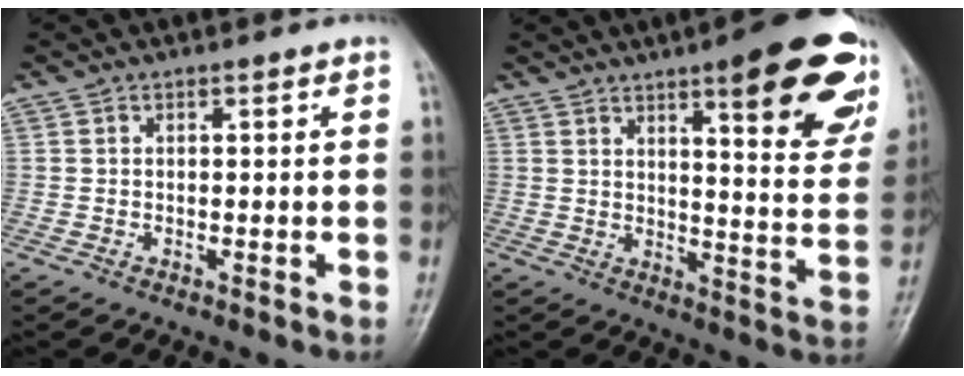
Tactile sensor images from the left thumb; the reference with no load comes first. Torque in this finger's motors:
{"motor_torque": [0.58, 0.52, 1.50, -1.27, 0.10]}